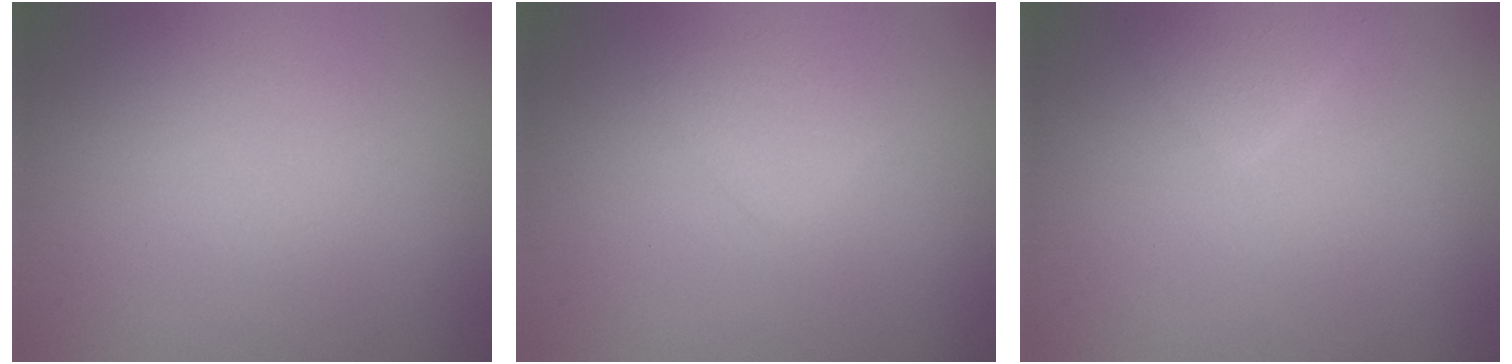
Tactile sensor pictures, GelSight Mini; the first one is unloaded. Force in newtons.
{"total": 1.3, "press": 1.3, "slide": 0.1}
{"total": 1.4, "press": 1.4, "slide": 0.1}